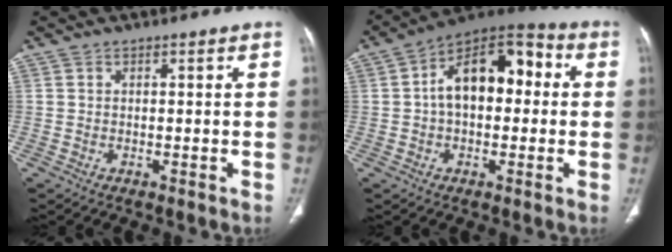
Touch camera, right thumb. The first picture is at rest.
{"total": 15.3, "force": [1.5, 8.9, 12.3], "torque": [-0.166, 0.046, 0.012]}